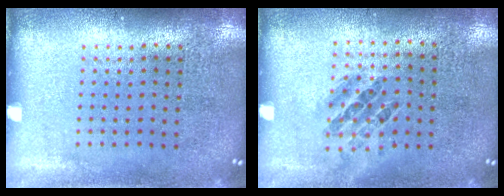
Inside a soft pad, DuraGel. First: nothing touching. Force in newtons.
{"total": 0.9, "press": 0.8, "slide": 0.5}